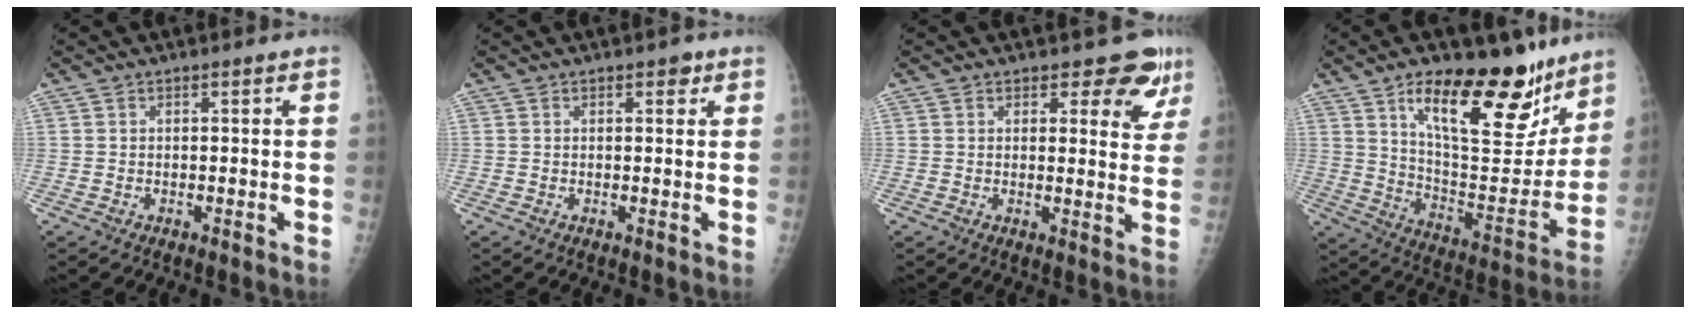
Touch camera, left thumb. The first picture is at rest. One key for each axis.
{"total": 1.6, "fx": 0.9, "fy": 1.0, "fz": 0.9, "tx": 0.002, "ty": -0.002, "tz": 0.008}
{"total": 6.9, "fx": 5.3, "fy": 3.4, "fz": 2.9, "tx": 0.003, "ty": -0.035, "tz": 0.048}
{"total": 25.2, "fx": 15.6, "fy": 10.0, "fz": 17.2, "tx": -0.198, "ty": -0.076, "tz": 0.245}